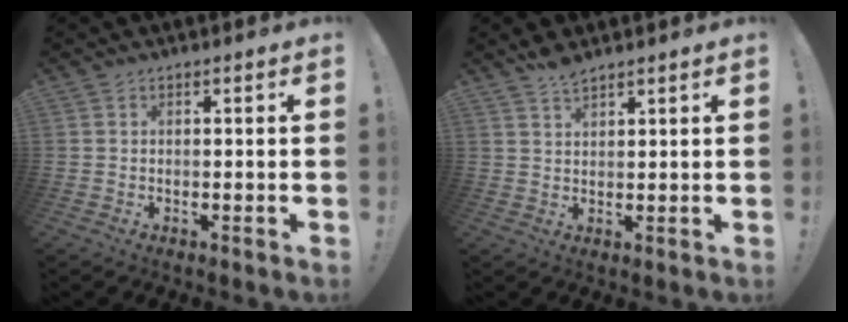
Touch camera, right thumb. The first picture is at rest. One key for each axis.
{"total": 3.7, "fx": 3.2, "fy": 1.2, "fz": 1.4, "tx": -0.020, "ty": -0.022, "tz": 0.057}